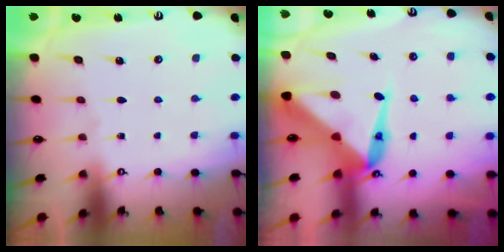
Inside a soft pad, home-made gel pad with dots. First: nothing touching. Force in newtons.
{"total": 11.1, "press": 11.0, "slide": 1.1}